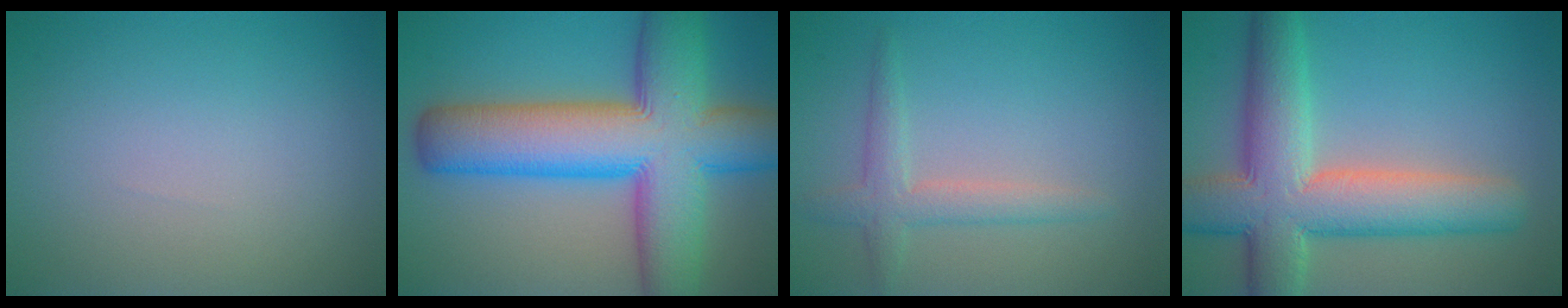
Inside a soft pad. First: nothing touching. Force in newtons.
{"total": 14.5, "press": 14.5, "slide": 0.4}
{"total": 2.5, "press": 2.5, "slide": 0.1}
{"total": 10.0, "press": 10.0, "slide": 0.5}